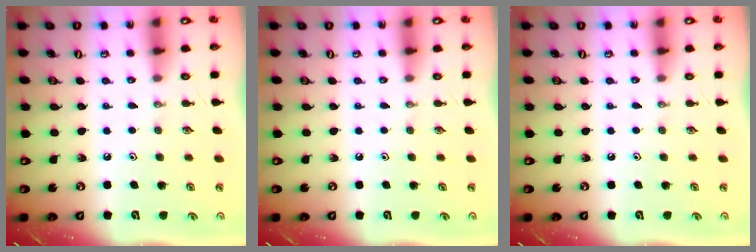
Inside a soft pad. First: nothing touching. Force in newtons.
{"total": 0.0}
{"total": 0.0}